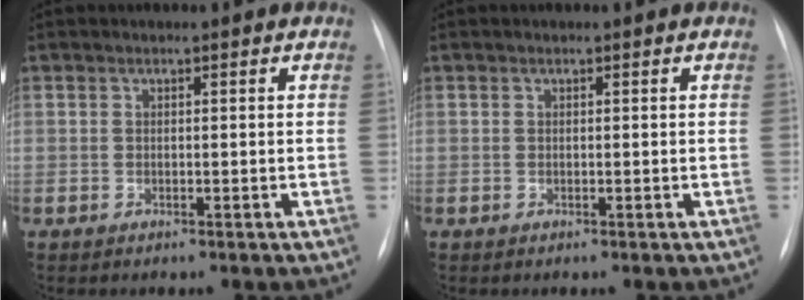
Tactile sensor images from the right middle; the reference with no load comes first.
{"total": 0.0}